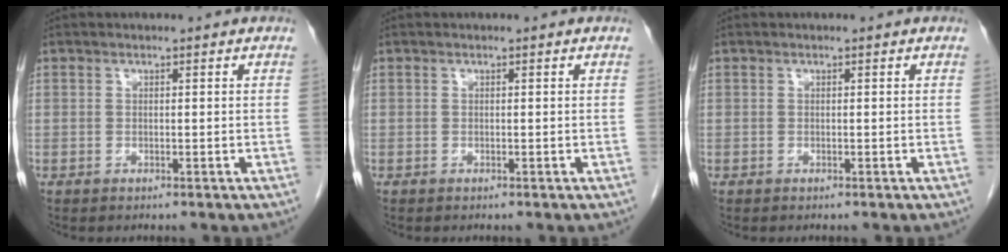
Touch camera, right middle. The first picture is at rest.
{"total": 0.0}
{"total": 0.0}